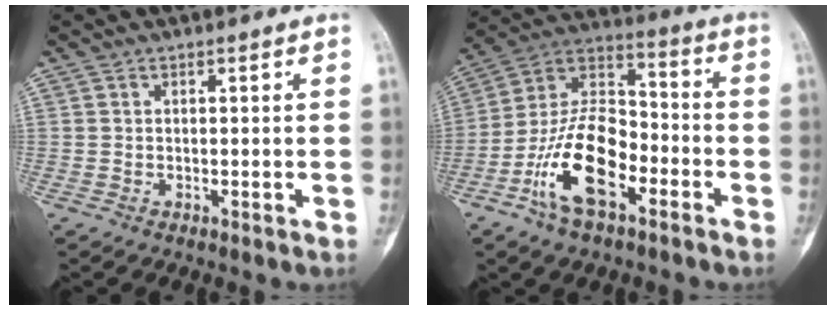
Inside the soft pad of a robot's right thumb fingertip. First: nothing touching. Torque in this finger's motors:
{"motor_torque": [-0.06, 0.53, 1.73, -0.84, 0.19]}